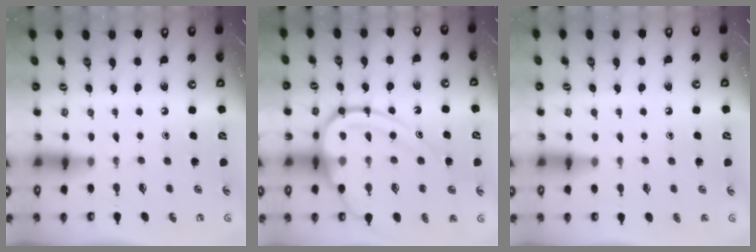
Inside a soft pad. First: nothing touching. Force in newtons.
{"total": 15.2, "press": 15.2, "slide": 1.0}
{"total": 2.5, "press": 2.4, "slide": 0.3}